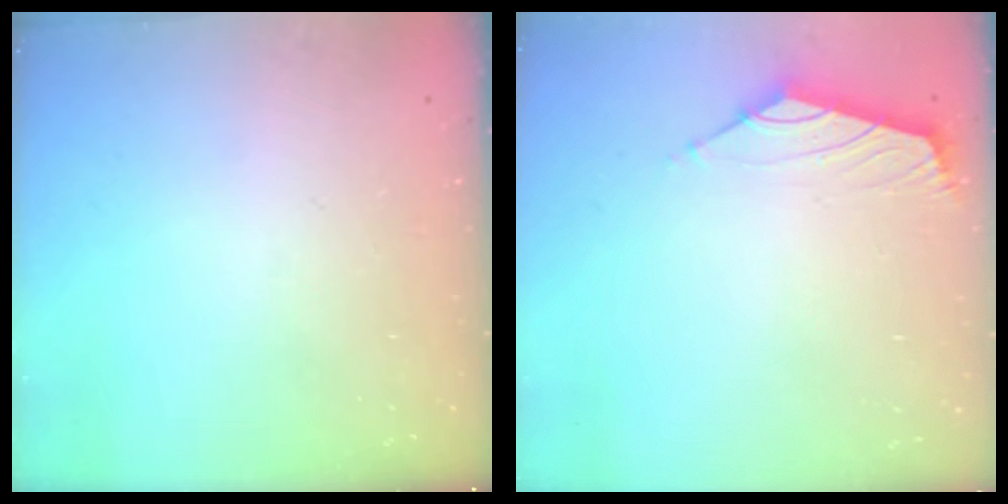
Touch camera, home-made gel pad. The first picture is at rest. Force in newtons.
{"total": 1.6, "press": 1.4, "slide": 0.6}